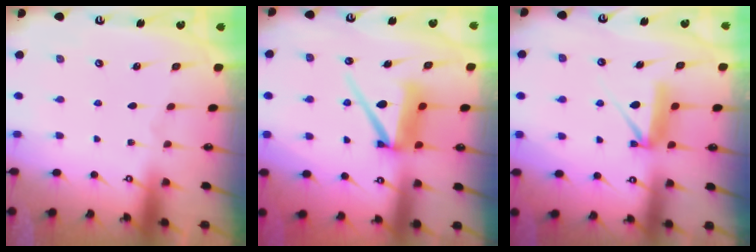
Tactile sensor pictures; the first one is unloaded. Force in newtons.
{"total": 9.4, "press": 9.4, "slide": 1.1}
{"total": 8.4, "press": 8.4, "slide": 0.1}